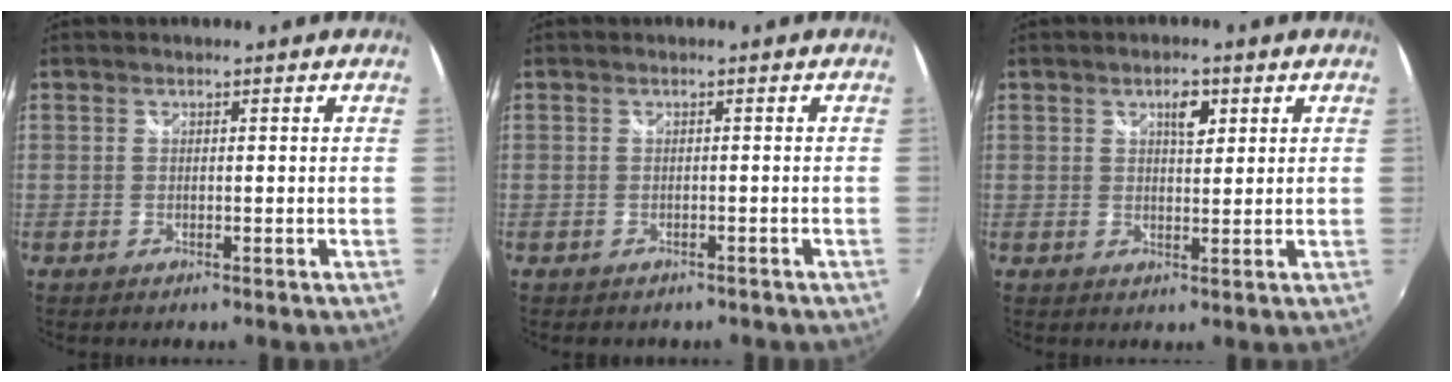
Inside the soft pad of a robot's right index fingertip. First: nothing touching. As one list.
[{"total": 2.1, "force": [-1.7, 1.0, 0.7], "torque": [-0.019, -0.011, -0.019]}, {"total": 3.3, "force": [1.6, 1.2, 2.6], "torque": [-0.040, 0.006, 0.026]}]